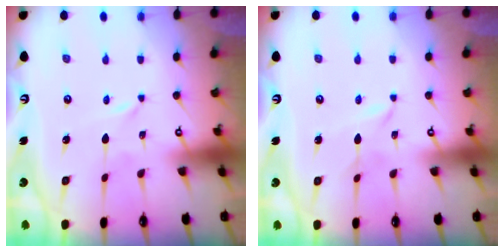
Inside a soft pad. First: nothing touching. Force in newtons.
{"total": 1.6, "press": 1.6, "slide": 0.2}